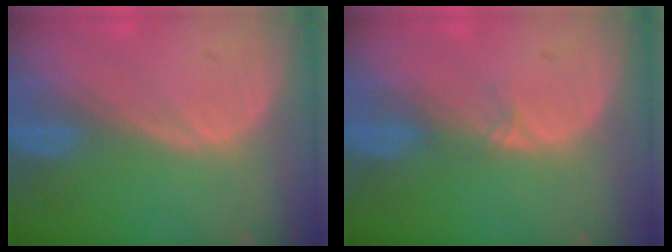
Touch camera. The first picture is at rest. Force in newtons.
{"total": 0.9, "press": 0.8, "slide": 0.2}